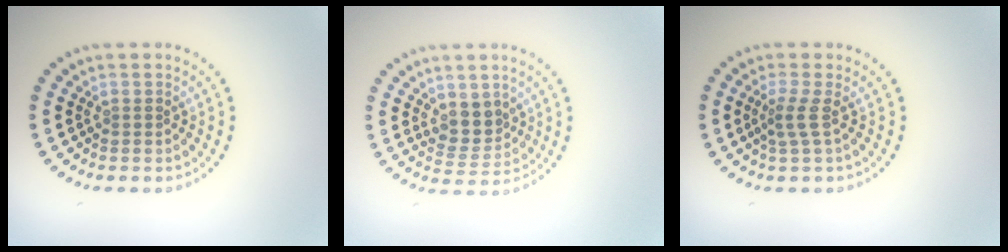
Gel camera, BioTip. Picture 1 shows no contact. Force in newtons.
{"total": 2.9, "press": 2.5, "slide": 1.3}
{"total": 1.8, "press": 1.2, "slide": 1.4}